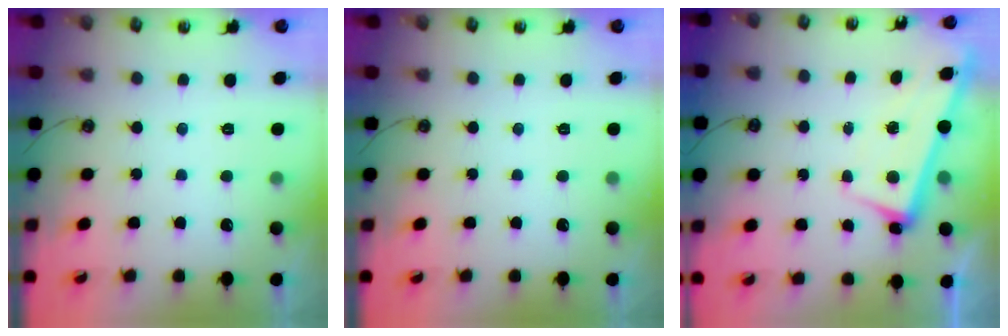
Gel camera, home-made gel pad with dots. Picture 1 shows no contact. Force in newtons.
{"total": 0.0}
{"total": 2.3, "press": 2.2, "slide": 0.8}